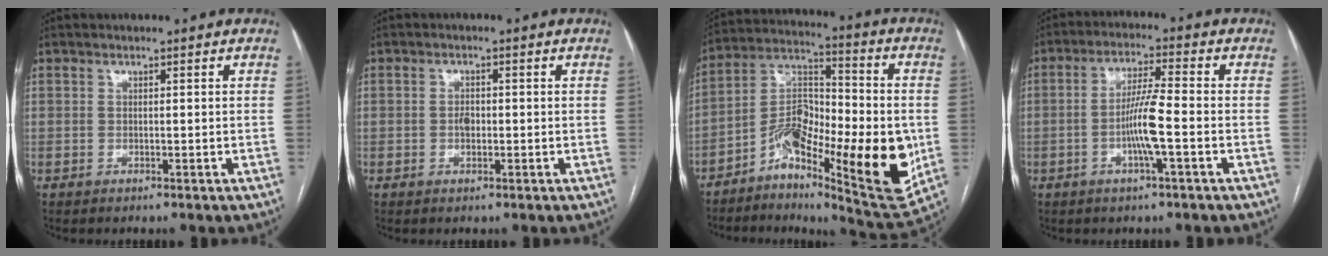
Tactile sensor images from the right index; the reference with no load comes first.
{"total": 1.8, "force": [-0.3, 1.1, 1.4], "torque": [-0.023, 0.003, -0.004]}
{"total": 19.7, "force": [-5.7, 6.1, 17.9], "torque": [-0.303, 0.006, -0.091]}
{"total": 7.0, "force": [-1.9, 0.0, 6.8], "torque": [-0.135, 0.003, -0.038]}